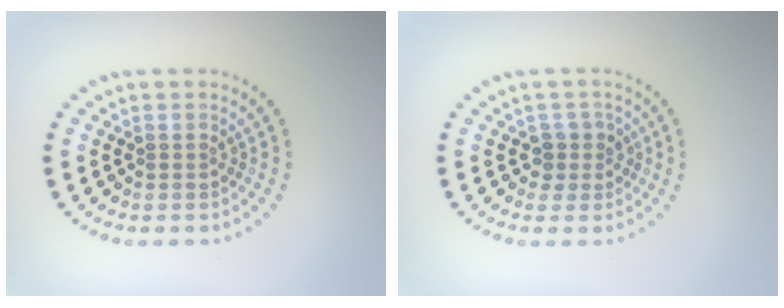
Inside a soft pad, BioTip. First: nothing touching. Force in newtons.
{"total": 1.8, "press": 1.4, "slide": 1.1}